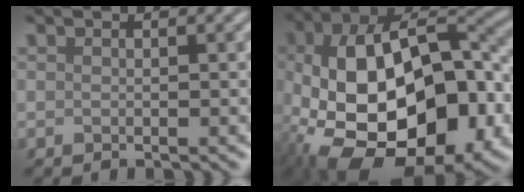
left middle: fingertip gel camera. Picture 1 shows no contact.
{"total": 17.1, "force": [-4.1, 10.1, 13.1], "torque": [-0.224, -0.017, -0.058]}